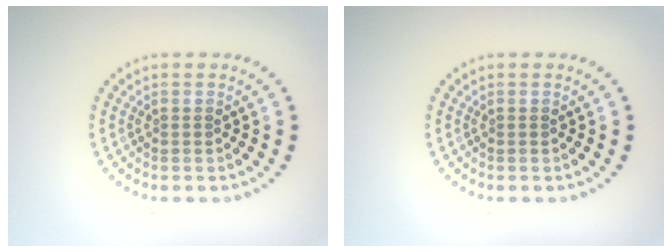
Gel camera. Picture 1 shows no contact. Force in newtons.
{"total": 0.0}